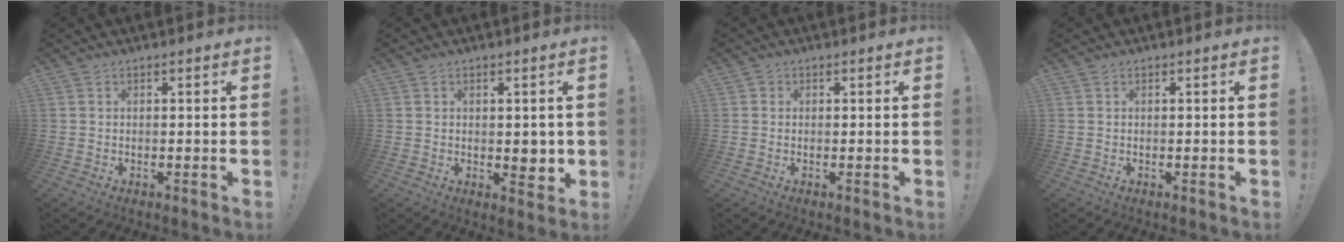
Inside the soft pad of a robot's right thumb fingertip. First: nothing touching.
{"total": 3.7, "force": [0.6, 2.5, 2.6], "torque": [-0.025, -0.003, 0.009]}
{"total": 0.8, "force": [0.2, 0.8, 0.2], "torque": [-0.007, 0.003, 0.005]}
{"total": 0.0}